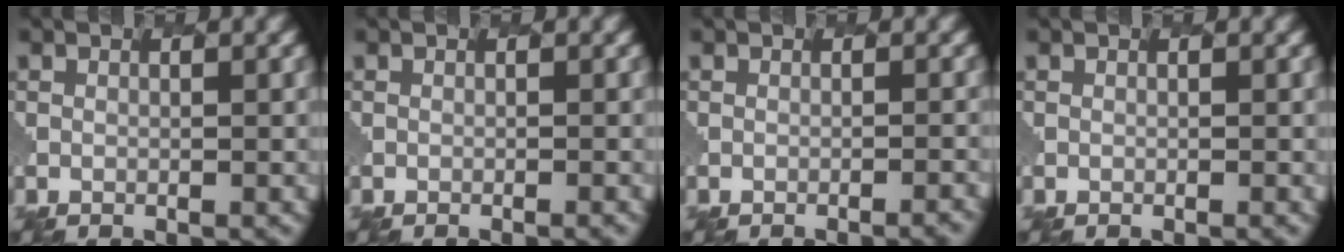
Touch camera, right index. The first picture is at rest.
{"total": 0.6, "force": [-0.4, 0.2, 0.4], "torque": [0.000, 0.002, -0.011]}
{"total": 1.7, "force": [-1.1, 0.5, 1.2], "torque": [-0.003, 0.009, -0.016]}
{"total": 0.0}